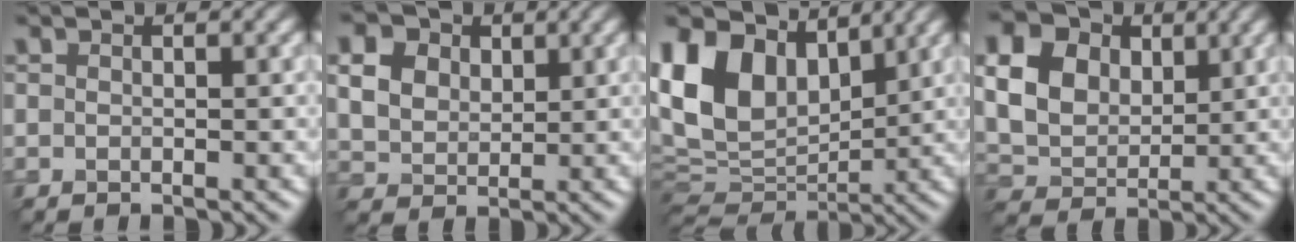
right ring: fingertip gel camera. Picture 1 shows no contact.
{"total": 10.1, "force": [4.5, 7.4, 5.3], "torque": [-0.137, 0.027, 0.069]}
{"total": 13.9, "force": [5.1, 9.4, 9.0], "torque": [-0.211, 0.025, 0.090]}
{"total": 12.6, "force": [4.4, 9.6, 6.8], "torque": [-0.168, 0.023, 0.084]}